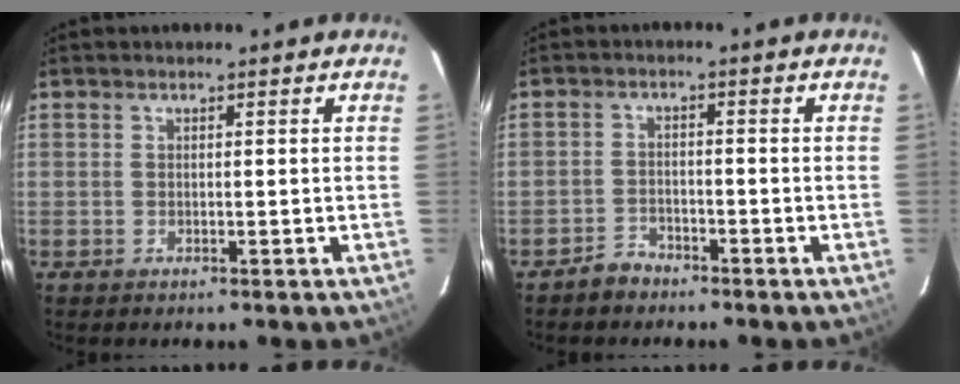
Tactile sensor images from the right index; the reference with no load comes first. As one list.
[{"total": 3.3, "force": [-2.7, 1.9, 0.3], "torque": [-0.012, 0.011, -0.048]}]